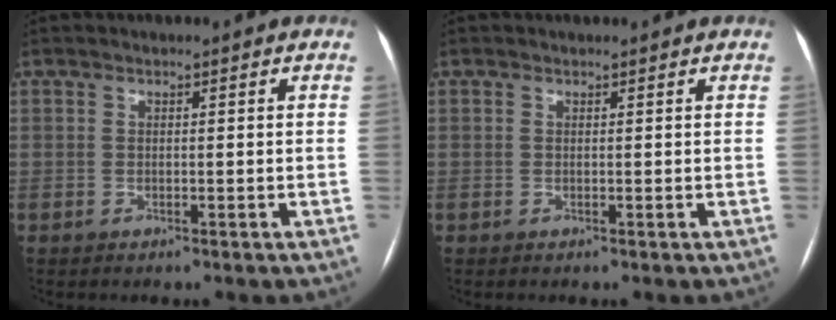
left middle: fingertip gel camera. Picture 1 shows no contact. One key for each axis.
{"total": 0.8, "fx": 0.8, "fy": 0.2, "fz": 0.1, "tx": -0.007, "ty": 0.010, "tz": 0.012}